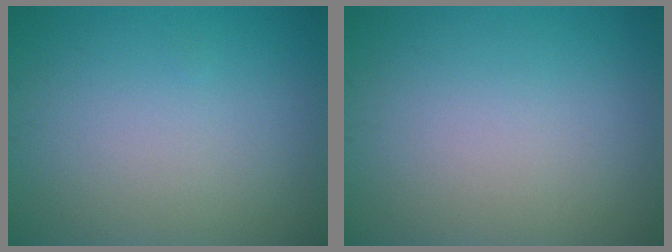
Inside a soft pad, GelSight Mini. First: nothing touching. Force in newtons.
{"total": 0.0}